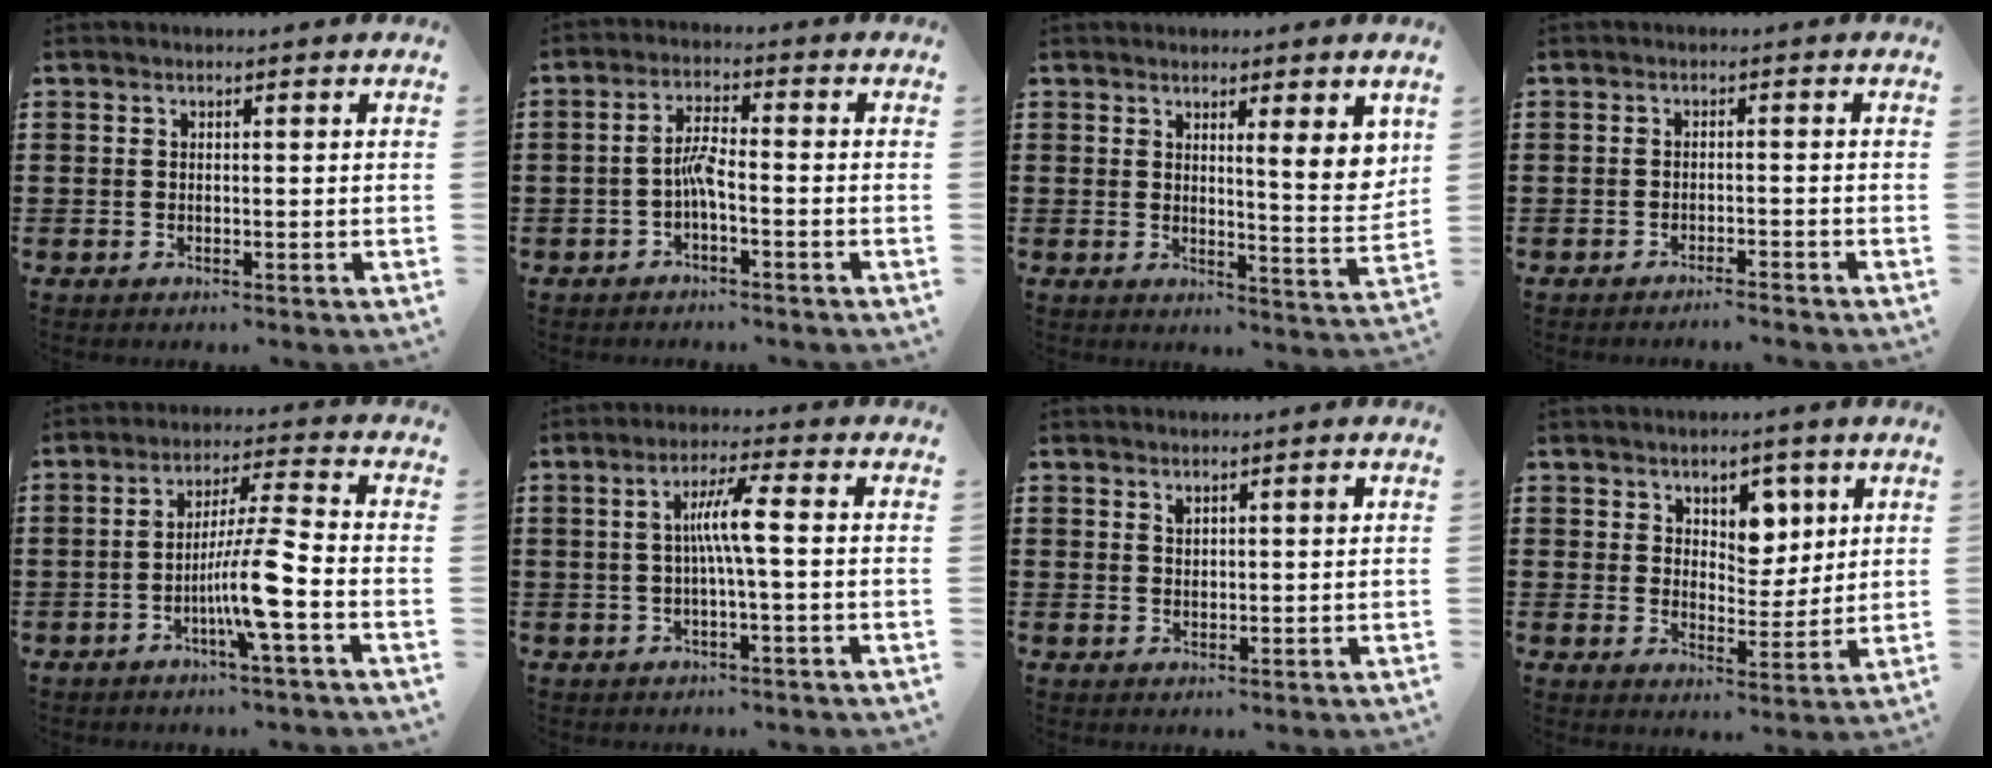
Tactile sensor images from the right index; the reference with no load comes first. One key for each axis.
{"total": 3.7, "fx": -1.5, "fy": 0.4, "fz": 3.4, "tx": -0.071, "ty": 0.003, "tz": -0.031}
{"total": 6.1, "fx": 3.3, "fy": 1.1, "fz": 5.1, "tx": -0.073, "ty": -0.018, "tz": 0.049}
{"total": 1.6, "fx": -1.5, "fy": -0.2, "fz": 0.3, "tx": -0.006, "ty": 0.003, "tz": -0.032}
{"total": 8.7, "fx": -3.5, "fy": -0.1, "fz": 8.0, "tx": -0.146, "ty": -0.003, "tz": -0.068}
{"total": 5.5, "fx": 0.0, "fy": 0.1, "fz": 5.5, "tx": -0.105, "ty": 0.002, "tz": -0.008}
{"total": 1.3, "fx": 0.7, "fy": 0.3, "fz": 1.0, "tx": -0.020, "ty": 0.002, "tz": 0.012}
{"total": 5.5, "fx": 3.4, "fy": 3.8, "fz": 2.0, "tx": -0.035, "ty": -0.001, "tz": 0.056}